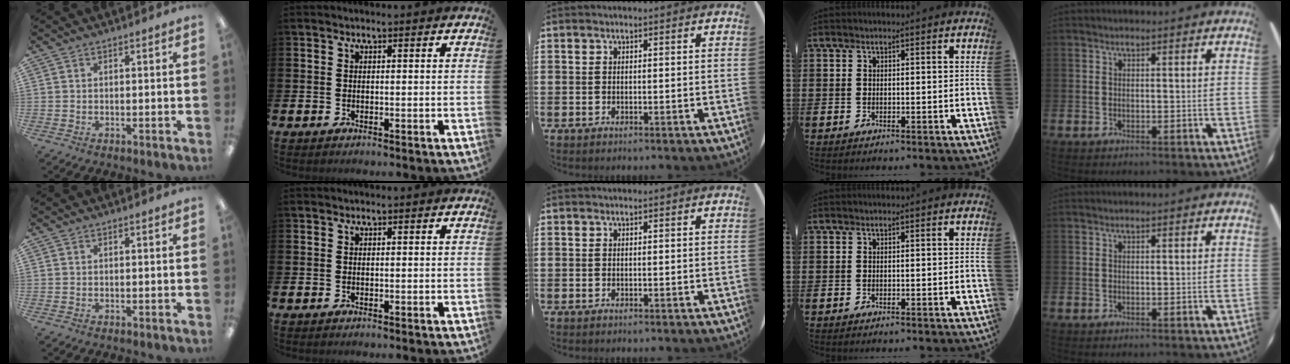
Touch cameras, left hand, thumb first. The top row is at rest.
{}